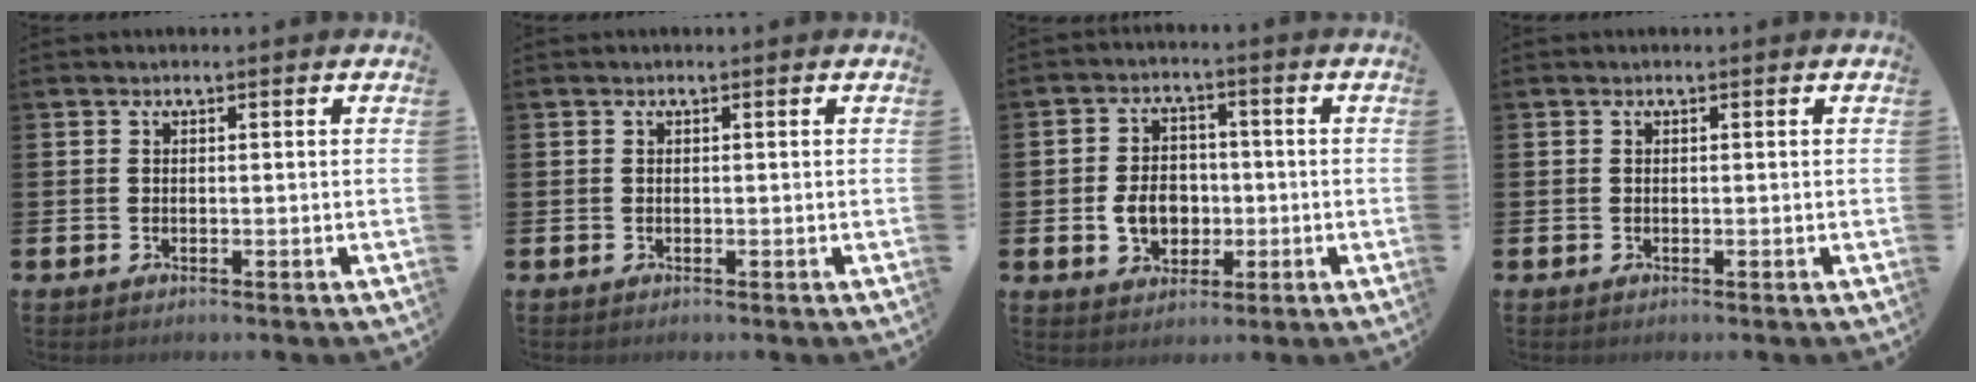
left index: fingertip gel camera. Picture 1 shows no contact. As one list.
[{"total": 0.0}, {"total": 5.4, "force": [-0.8, 4.3, 3.2], "torque": [-0.044, 0.002, -0.021]}, {"total": 0.0}]